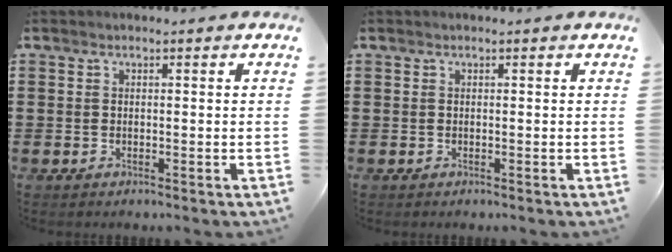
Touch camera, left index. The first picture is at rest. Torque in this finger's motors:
{"motor_torque": [0.00, 0.00, 0.00, 0.00]}